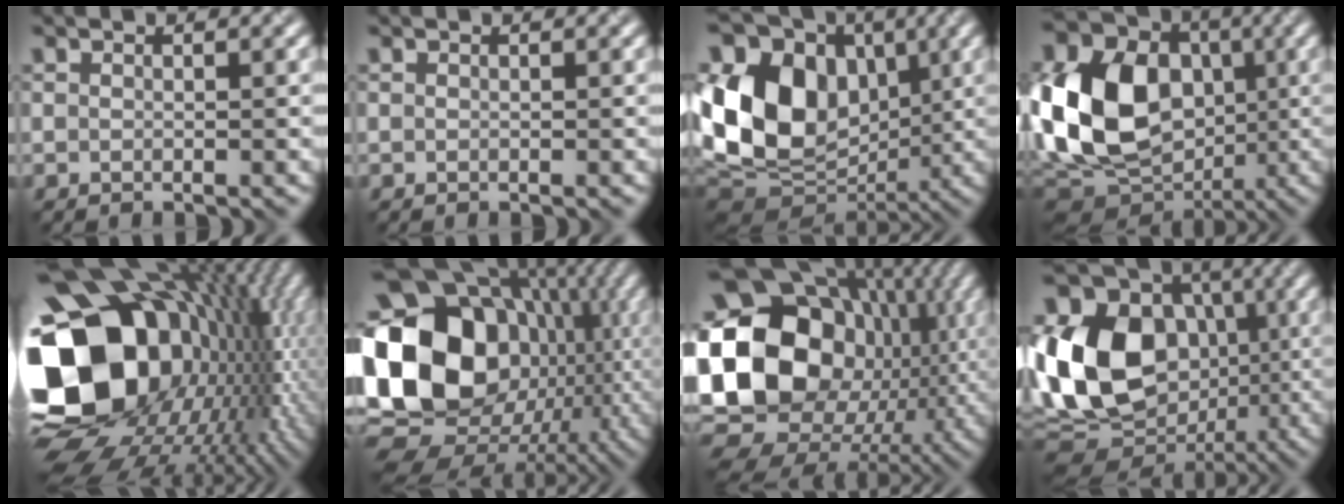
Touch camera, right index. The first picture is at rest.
{"total": 0.0}
{"total": 16.8, "force": [1.4, 13.1, 10.5], "torque": [-0.210, 0.023, 0.032]}
{"total": 15.6, "force": [-0.1, 11.9, 10.0], "torque": [-0.224, 0.004, -0.016]}
{"total": 21.2, "force": [-0.1, 16.0, 13.9], "torque": [-0.300, -0.025, 0.018]}
{"total": 20.8, "force": [1.2, 16.8, 12.2], "torque": [-0.230, 0.011, 0.023]}
{"total": 20.7, "force": [2.1, 16.3, 12.6], "torque": [-0.241, 0.007, 0.042]}
{"total": 16.9, "force": [-0.6, 13.5, 10.2], "torque": [-0.223, 0.013, -0.014]}